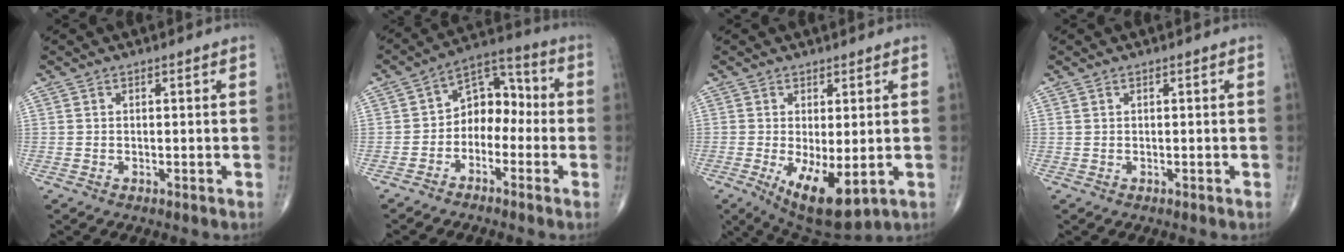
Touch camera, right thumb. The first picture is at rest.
{"total": 8.8, "force": [-2.0, 6.3, 5.8], "torque": [-0.056, 0.048, -0.051]}
{"total": 10.6, "force": [-2.6, 4.3, 9.4], "torque": [-0.145, -0.024, -0.023]}
{"total": 0.0}